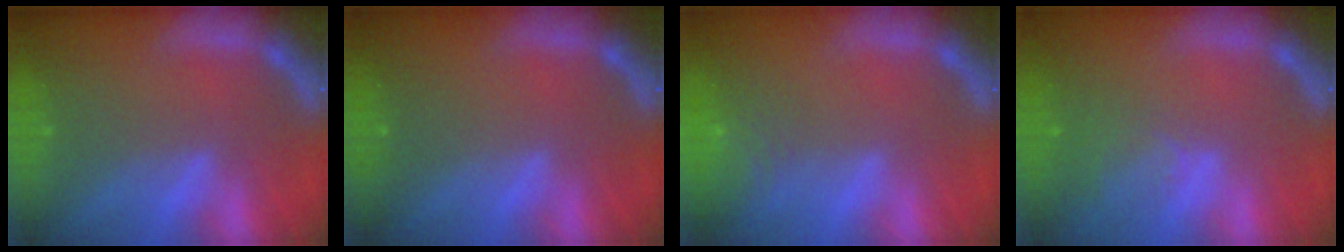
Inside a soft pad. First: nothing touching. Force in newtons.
{"total": 0.0}
{"total": 4.0}
{"total": 2.5}